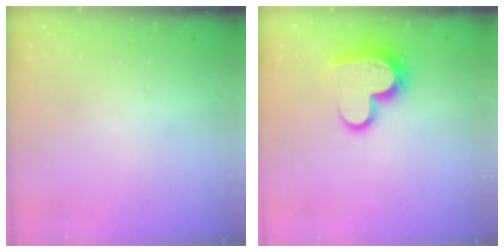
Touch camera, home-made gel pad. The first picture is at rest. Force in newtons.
{"total": 15.8, "press": 15.8, "slide": 1.2}